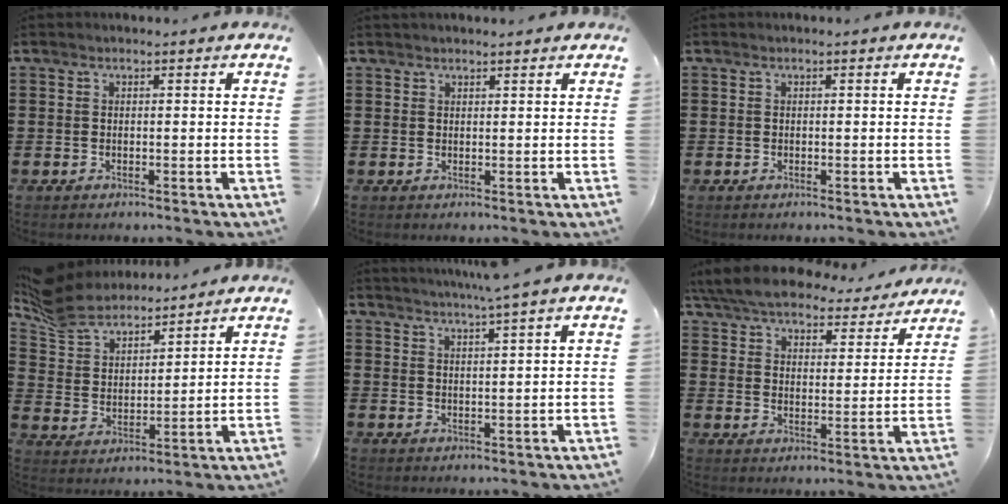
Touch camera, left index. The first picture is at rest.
{"total": 1.1, "force": [1.0, 0.2, 0.2], "torque": [-0.005, 0.001, 0.020]}
{"total": 0.0}
{"total": 7.6, "force": [7.0, 2.1, 1.8], "torque": [-0.070, -0.027, 0.129]}
{"total": 2.9, "force": [2.4, -1.2, 1.1], "torque": [-0.025, -0.011, 0.039]}
{"total": 7.2, "force": [6.9, 0.6, 1.8], "torque": [-0.067, -0.041, 0.123]}